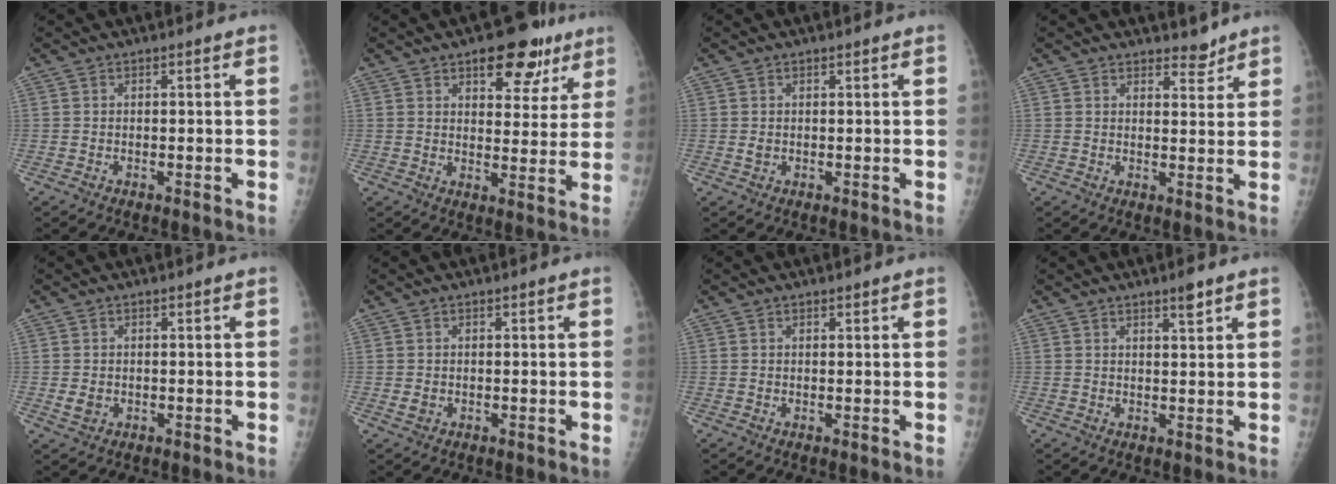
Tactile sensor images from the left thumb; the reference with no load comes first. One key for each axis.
{"total": 11.5, "fx": 6.9, "fy": 6.0, "fz": 7.0, "tx": -0.044, "ty": -0.029, "tz": 0.092}
{"total": 0.9, "fx": 0.3, "fy": 0.7, "fz": 0.5, "tx": -0.004, "ty": -0.002, "tz": 0.007}
{"total": 3.0, "fx": 2.7, "fy": 1.3, "fz": 0.6, "tx": 0.009, "ty": -0.021, "tz": 0.038}
{"total": 1.9, "fx": 0.0, "fy": 1.5, "fz": 1.1, "tx": -0.017, "ty": -0.003, "tz": 0.006}
{"total": 1.1, "fx": 0.1, "fy": 0.9, "fz": 0.6, "tx": -0.009, "ty": -0.001, "tz": 0.006}
{"total": 0.6, "fx": 0.5, "fy": 0.2, "fz": 0.2, "tx": -0.003, "ty": -0.004, "tz": 0.009}
{"total": 2.9, "fx": 2.0, "fy": 0.4, "fz": 1.9, "tx": -0.026, "ty": -0.015, "tz": 0.032}